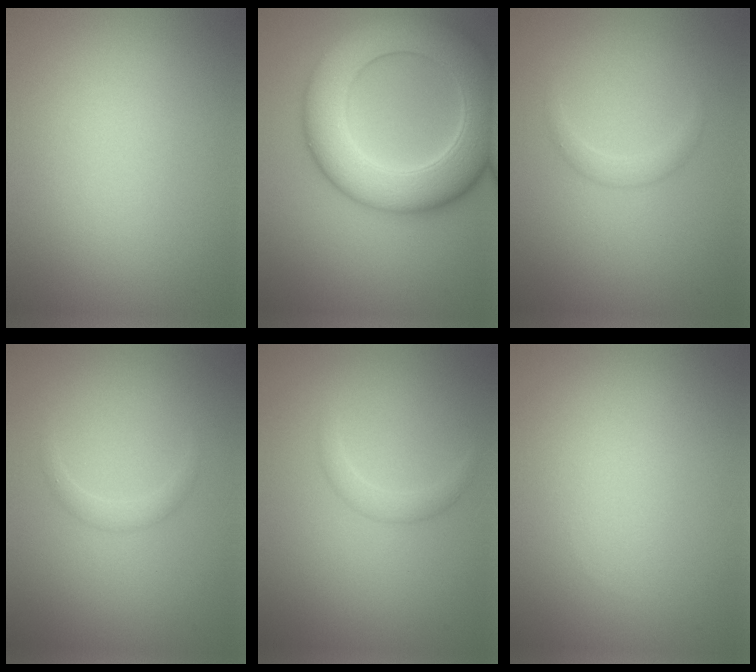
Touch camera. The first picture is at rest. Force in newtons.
{"total": 11.0, "press": 11.0, "slide": 0.5}
{"total": 1.2, "press": 1.2, "slide": 0.0}
{"total": 1.1, "press": 1.1, "slide": 0.1}
{"total": 1.3, "press": 1.3, "slide": 0.1}
{"total": 0.0}